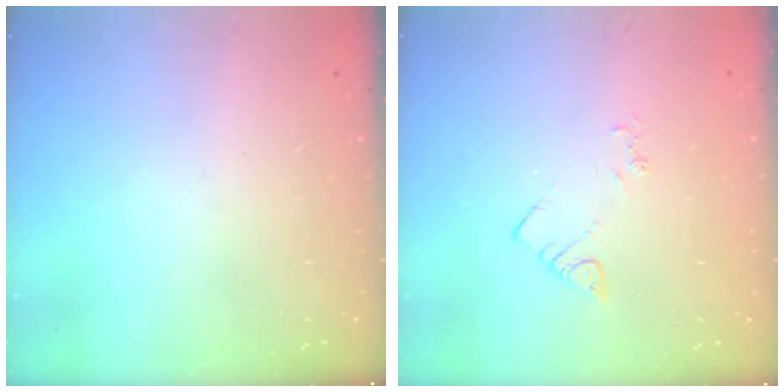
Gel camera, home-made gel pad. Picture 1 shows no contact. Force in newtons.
{"total": 3.2, "press": 3.2, "slide": 0.5}